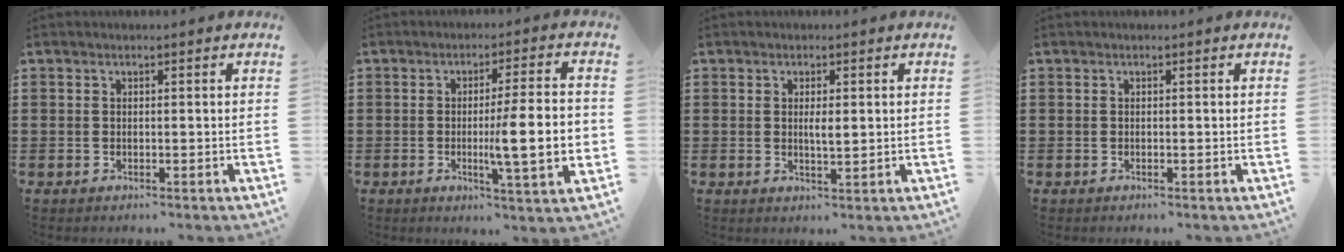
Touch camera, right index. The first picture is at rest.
{"total": 11.2, "force": [-1.2, 1.5, 11.0], "torque": [-0.161, -0.011, -0.023]}
{"total": 2.2, "force": [0.3, 0.5, 2.1], "torque": [-0.040, 0.002, 0.003]}
{"total": 0.0}